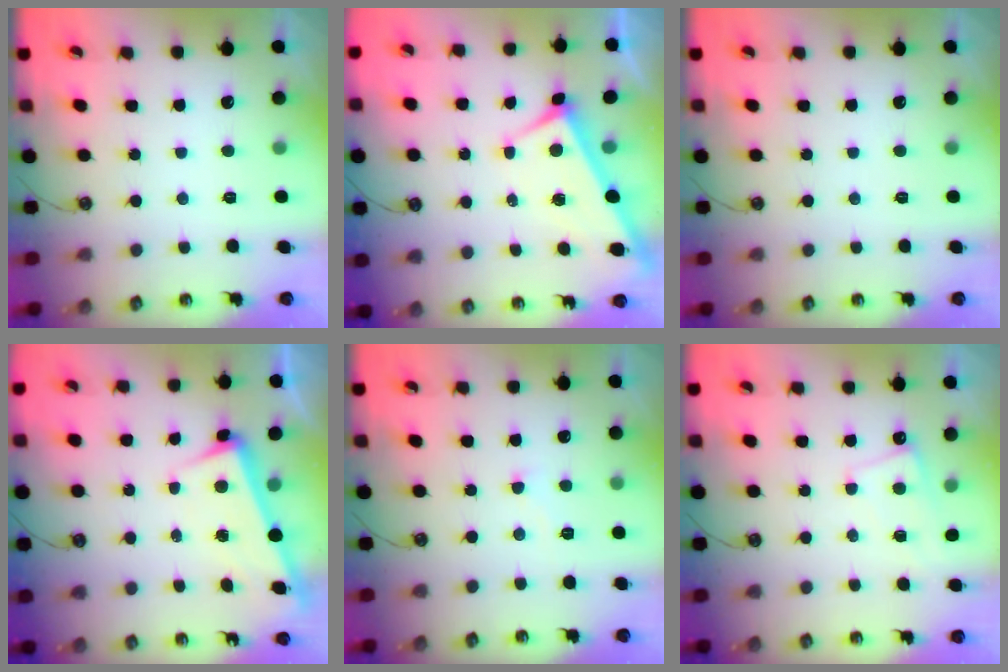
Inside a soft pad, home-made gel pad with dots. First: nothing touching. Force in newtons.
{"total": 3.9, "press": 3.9, "slide": 0.4}
{"total": 0.0}
{"total": 3.3, "press": 3.2, "slide": 1.1}
{"total": 3.9, "press": 3.9, "slide": 0.4}
{"total": 2.4, "press": 2.4, "slide": 0.6}